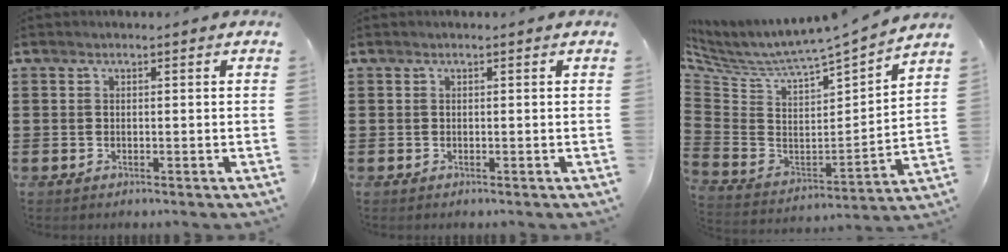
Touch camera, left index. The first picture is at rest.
{"total": 0.0}
{"total": 3.8, "force": [3.5, 0.2, 1.3], "torque": [-0.052, -0.051, 0.049]}